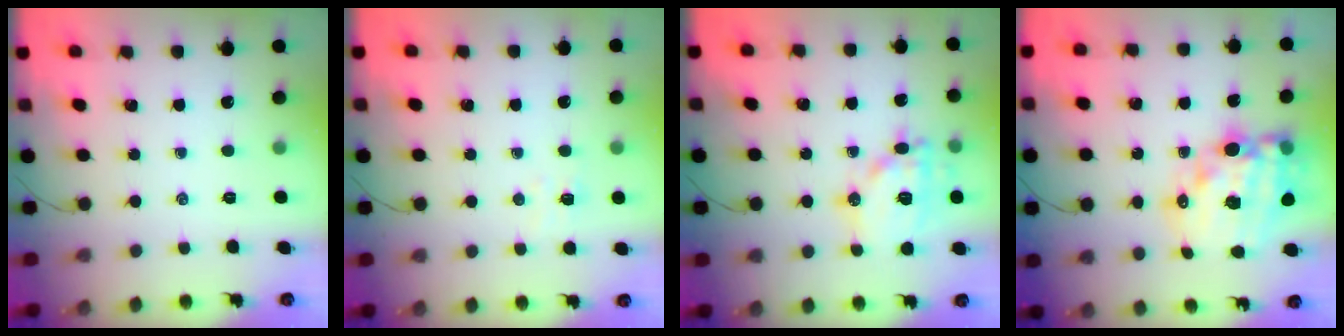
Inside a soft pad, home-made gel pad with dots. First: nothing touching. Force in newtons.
{"total": 4.0, "press": 3.9, "slide": 0.9}
{"total": 15.7, "press": 15.6, "slide": 1.5}
{"total": 20.3, "press": 19.7, "slide": 4.9}